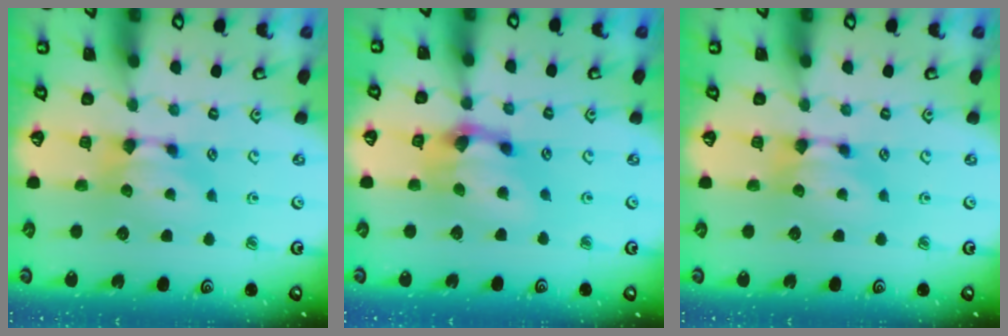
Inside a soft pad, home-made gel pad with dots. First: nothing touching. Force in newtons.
{"total": 4.5, "press": 4.0, "slide": 1.9}
{"total": 0.0}